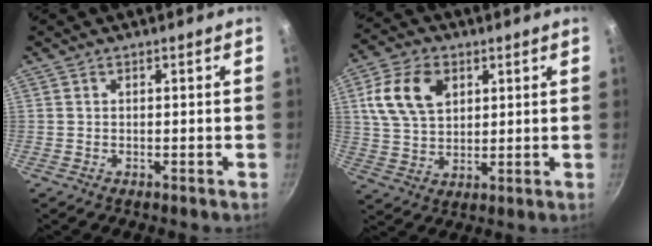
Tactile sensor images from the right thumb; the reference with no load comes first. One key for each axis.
{"total": 11.7, "fx": 3.9, "fy": 8.0, "fz": 7.6, "tx": -0.125, "ty": -0.001, "tz": 0.074}